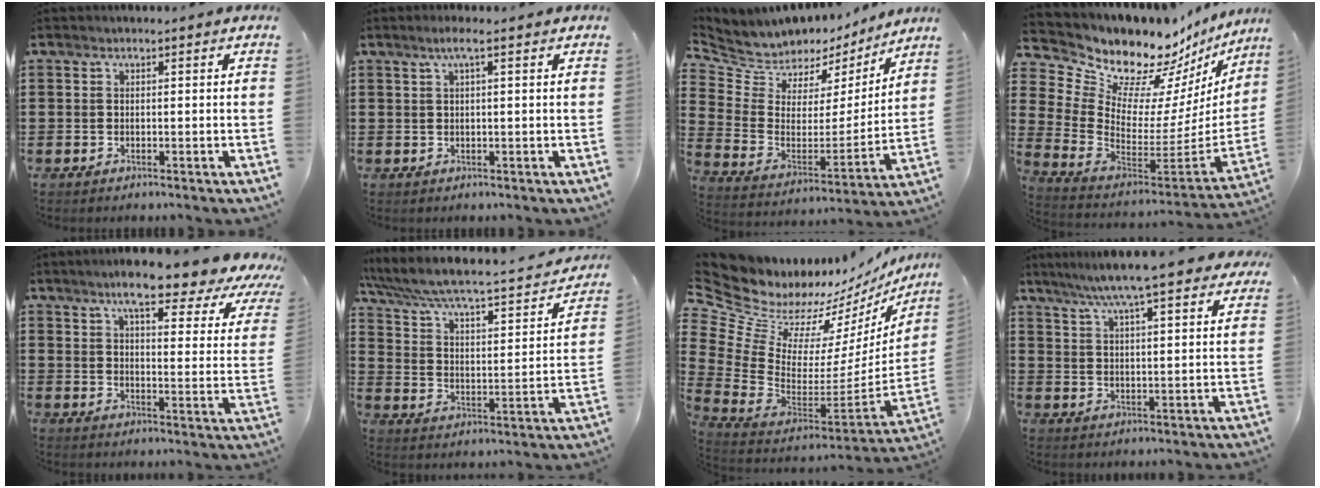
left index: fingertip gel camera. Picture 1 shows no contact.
{"total": 2.2, "force": [1.0, 0.1, 2.0], "torque": [-0.040, 0.003, 0.016]}
{"total": 6.8, "force": [6.1, 2.8, -0.7], "torque": [-0.038, -0.060, 0.106]}
{"total": 9.6, "force": [8.2, 4.7, 1.9], "torque": [-0.084, -0.078, 0.146]}
{"total": 8.8, "force": [7.1, 0.9, 5.1], "torque": [-0.104, -0.040, 0.114]}
{"total": 4.7, "force": [3.6, 1.0, 2.9], "torque": [-0.075, -0.037, 0.051]}
{"total": 7.5, "force": [6.2, 3.9, 1.1], "torque": [-0.090, -0.083, 0.104]}
{"total": 7.6, "force": [6.6, -0.3, 3.7], "torque": [-0.097, -0.030, 0.113]}